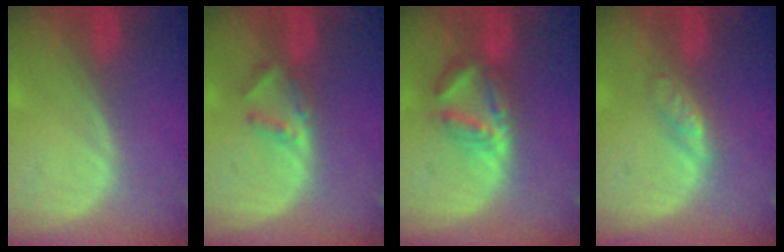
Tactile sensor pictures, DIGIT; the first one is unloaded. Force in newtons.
{"total": 3.2, "press": 3.0, "slide": 1.0}
{"total": 5.7, "press": 5.6, "slide": 1.3}
{"total": 3.1, "press": 3.0, "slide": 0.3}